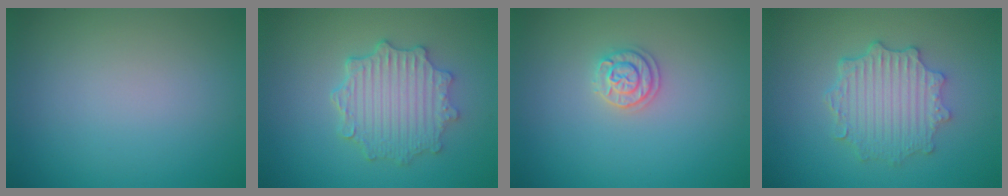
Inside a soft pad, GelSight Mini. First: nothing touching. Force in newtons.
{"total": 4.9, "press": 4.0, "slide": 2.8}
{"total": 1.9, "press": 1.9, "slide": 0.2}
{"total": 4.6, "press": 3.7, "slide": 2.7}